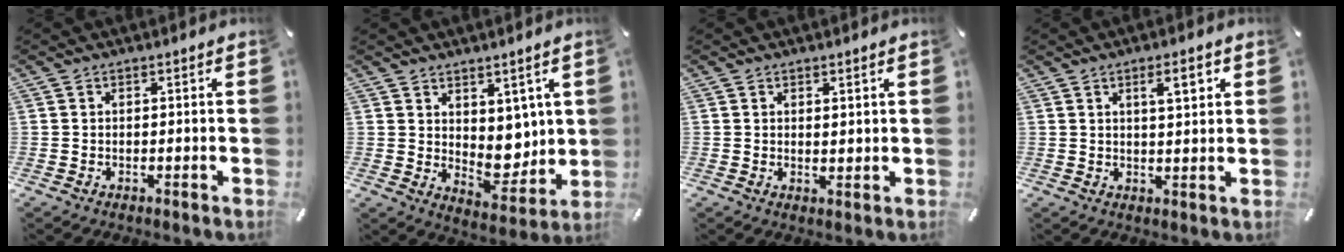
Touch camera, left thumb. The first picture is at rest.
{"total": 8.3, "force": [3.5, 6.8, 3.4], "torque": [-0.026, -0.044, 0.074]}
{"total": 1.3, "force": [1.1, 0.5, 0.4], "torque": [0.000, -0.005, 0.020]}
{"total": 5.4, "force": [2.5, 1.5, 4.6], "torque": [-0.065, -0.009, 0.033]}